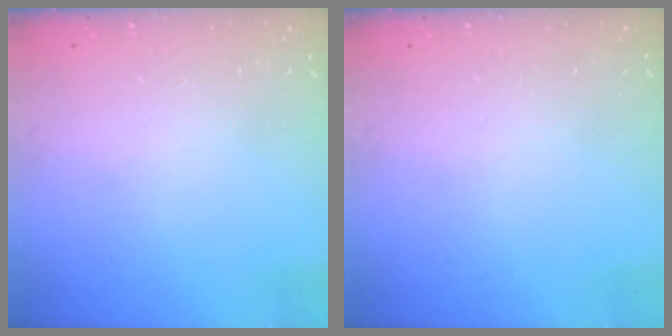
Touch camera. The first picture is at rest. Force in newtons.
{"total": 0.0}